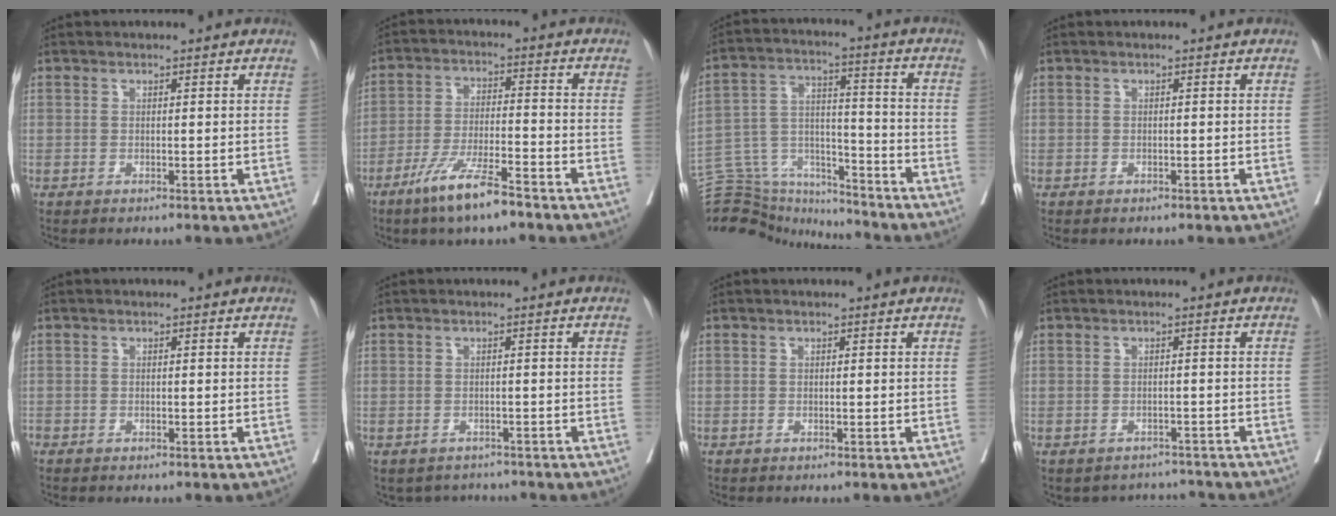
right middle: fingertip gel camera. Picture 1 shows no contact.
{"total": 9.2, "force": [-6.4, 1.0, 6.5], "torque": [-0.128, -0.018, -0.117]}
{"total": 18.1, "force": [-17.2, 4.3, 3.7], "torque": [-0.088, 0.039, -0.276]}
{"total": 0.9, "force": [-0.7, 0.5, 0.3], "torque": [-0.006, 0.000, -0.008]}
{"total": 0.6, "force": [-0.4, 0.4, 0.1], "torque": [-0.006, 0.002, -0.009]}
{"total": 4.1, "force": [-3.6, 1.9, -0.1], "torque": [0.007, 0.009, -0.048]}
{"total": 0.7, "force": [-0.1, 0.7, -0.1], "torque": [0.005, 0.006, -0.006]}
{"total": 4.6, "force": [-4.2, 1.6, -0.9], "torque": [0.018, 0.022, -0.052]}